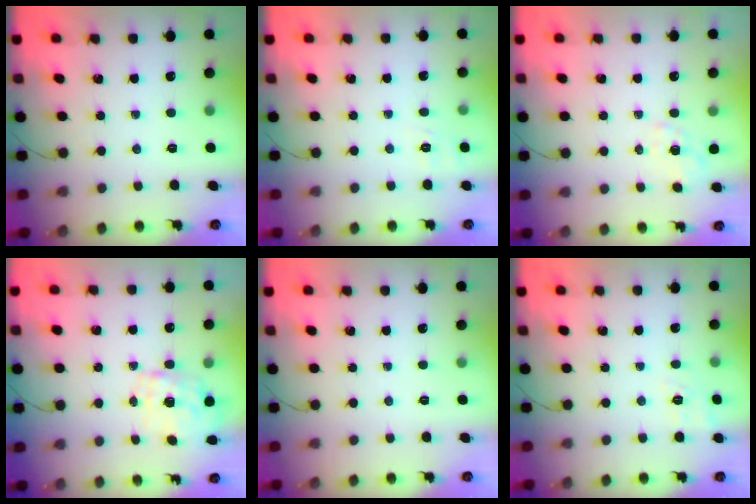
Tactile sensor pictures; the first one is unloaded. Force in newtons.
{"total": 1.8, "press": 0.1, "slide": 1.8}
{"total": 2.1, "press": 1.7, "slide": 1.1}
{"total": 1.7, "press": 1.5, "slide": 0.7}
{"total": 0.0}
{"total": 7.2, "press": 6.9, "slide": 2.2}